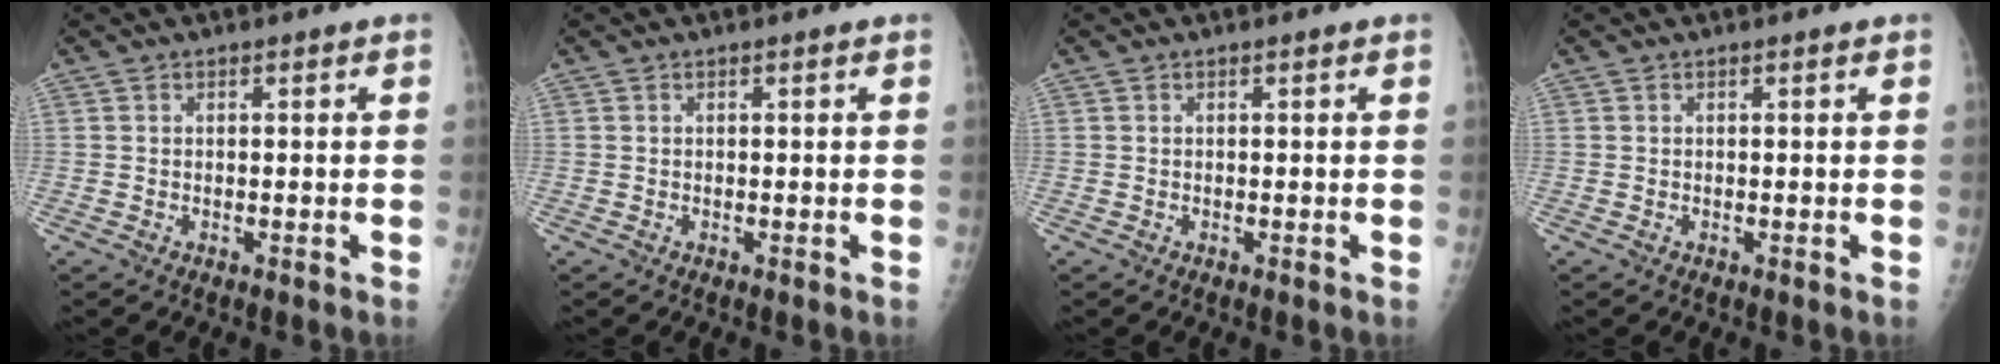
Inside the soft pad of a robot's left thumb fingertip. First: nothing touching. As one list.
[{"total": 0.0}, {"total": 0.0}, {"total": 0.0}]